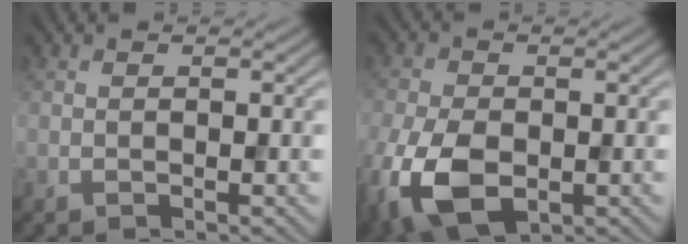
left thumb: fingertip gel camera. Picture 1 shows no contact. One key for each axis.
{"total": 10.6, "fx": -3.6, "fy": 6.4, "fz": 7.6, "tx": -0.205, "ty": -0.033, "tz": -0.063}